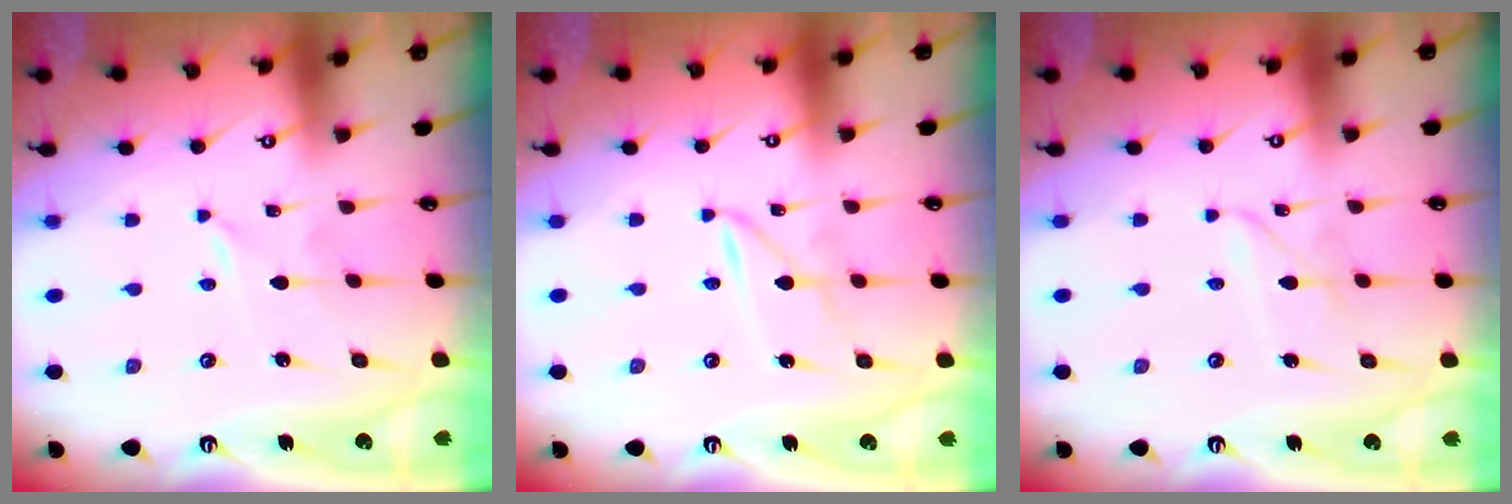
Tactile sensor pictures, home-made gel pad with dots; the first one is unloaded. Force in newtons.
{"total": 2.0, "press": 2.0, "slide": 0.2}
{"total": 2.8, "press": 2.8, "slide": 0.3}